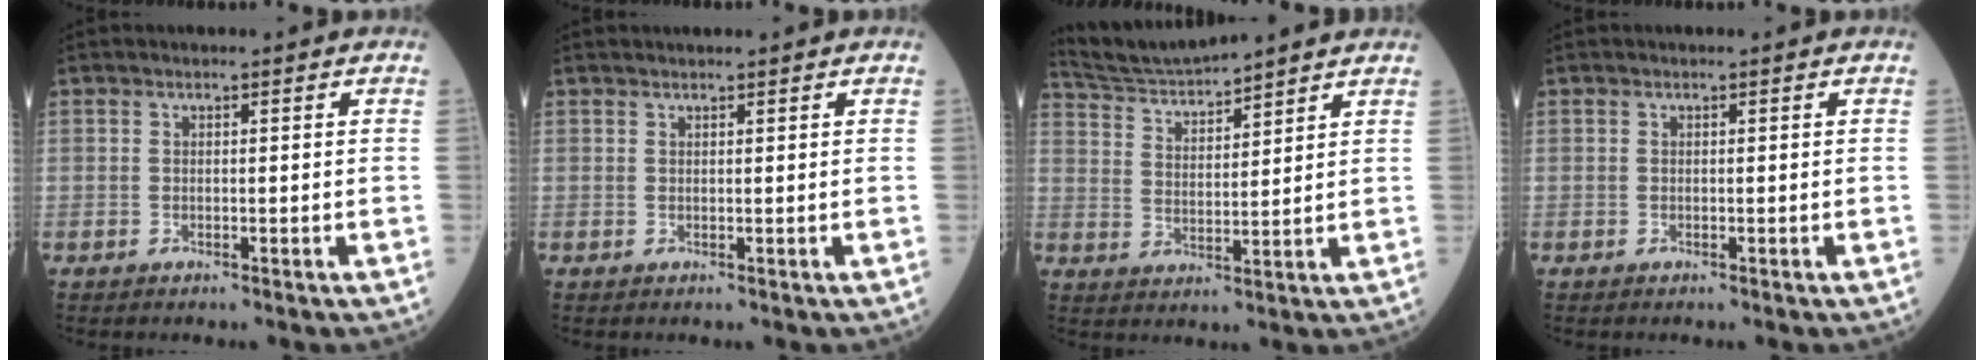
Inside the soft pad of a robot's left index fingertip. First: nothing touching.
{"total": 1.4, "force": [1.3, 0.1, 0.3], "torque": [-0.008, 0.017, 0.024]}
{"total": 9.7, "force": [9.4, 0.1, 2.4], "torque": [-0.061, 0.029, 0.175]}
{"total": 0.0}